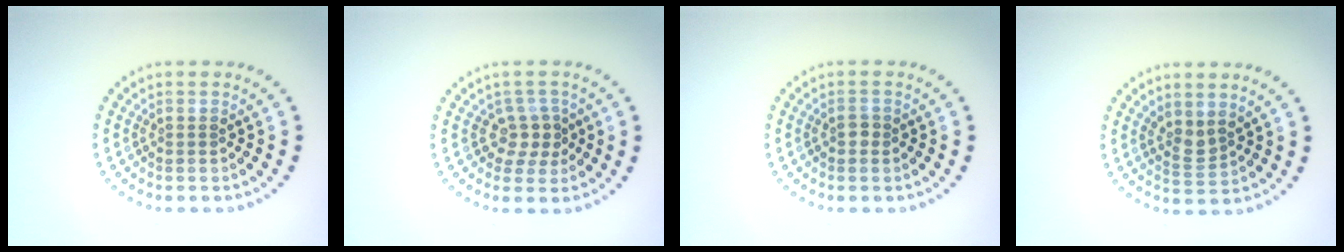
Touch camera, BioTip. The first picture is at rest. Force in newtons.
{"total": 2.2, "press": 1.8, "slide": 1.3}
{"total": 0.8, "press": 0.8, "slide": 0.1}
{"total": 1.8, "press": 1.4, "slide": 1.1}